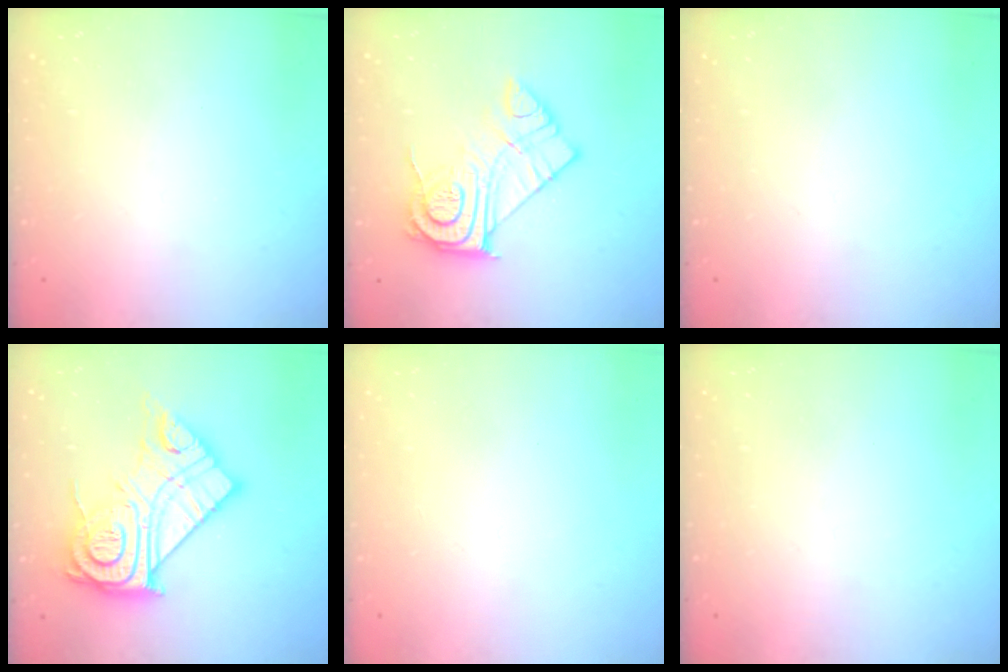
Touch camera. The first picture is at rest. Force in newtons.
{"total": 16.1, "press": 16.0, "slide": 1.4}
{"total": 0.0}
{"total": 24.5, "press": 24.4, "slide": 2.2}
{"total": 1.6, "press": 1.6, "slide": 0.1}
{"total": 0.0}